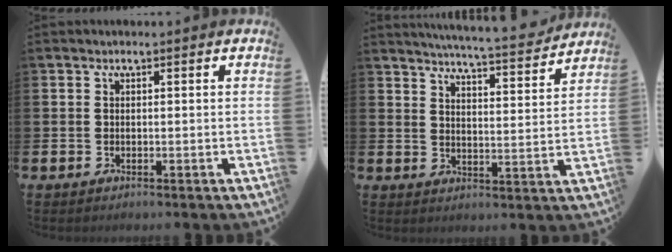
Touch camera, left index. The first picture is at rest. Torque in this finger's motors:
{"motor_torque": [1.15, -1.01, 0.44, 0.20]}